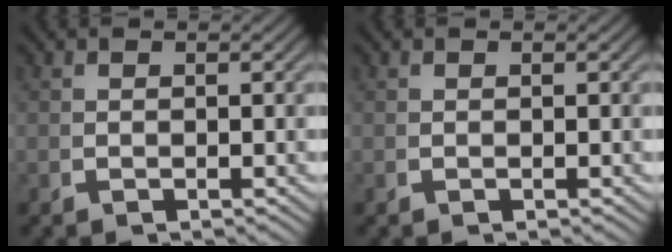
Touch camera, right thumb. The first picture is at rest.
{"total": 0.0}